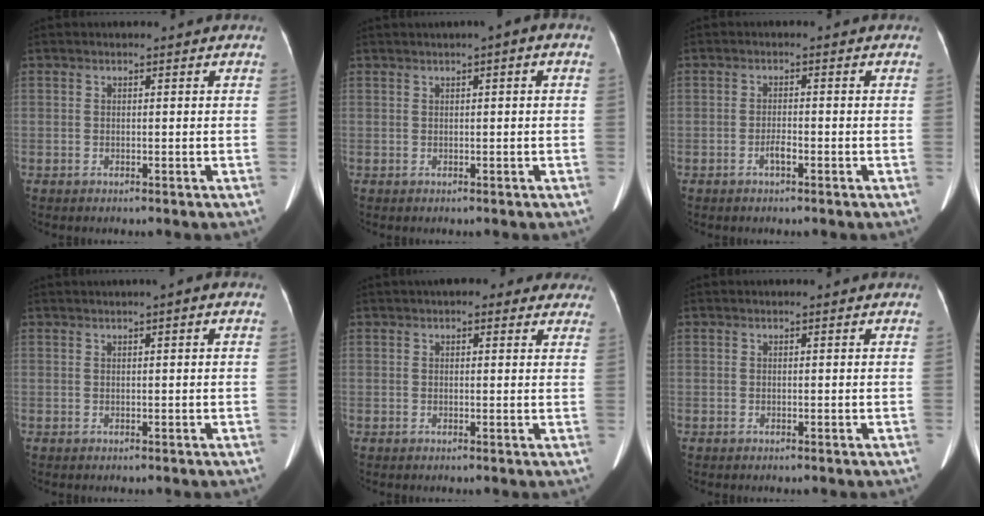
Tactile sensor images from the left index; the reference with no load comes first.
{"total": 2.0, "force": [0.5, 0.1, 2.0], "torque": [-0.030, 0.009, 0.006]}
{"total": 1.7, "force": [-1.0, 0.3, 1.3], "torque": [-0.023, 0.001, -0.019]}
{"total": 1.7, "force": [0.7, 0.0, 1.5], "torque": [-0.029, 0.008, 0.010]}
{"total": 7.5, "force": [5.7, 2.6, 4.1], "torque": [-0.034, 0.022, 0.061]}
{"total": 0.0}